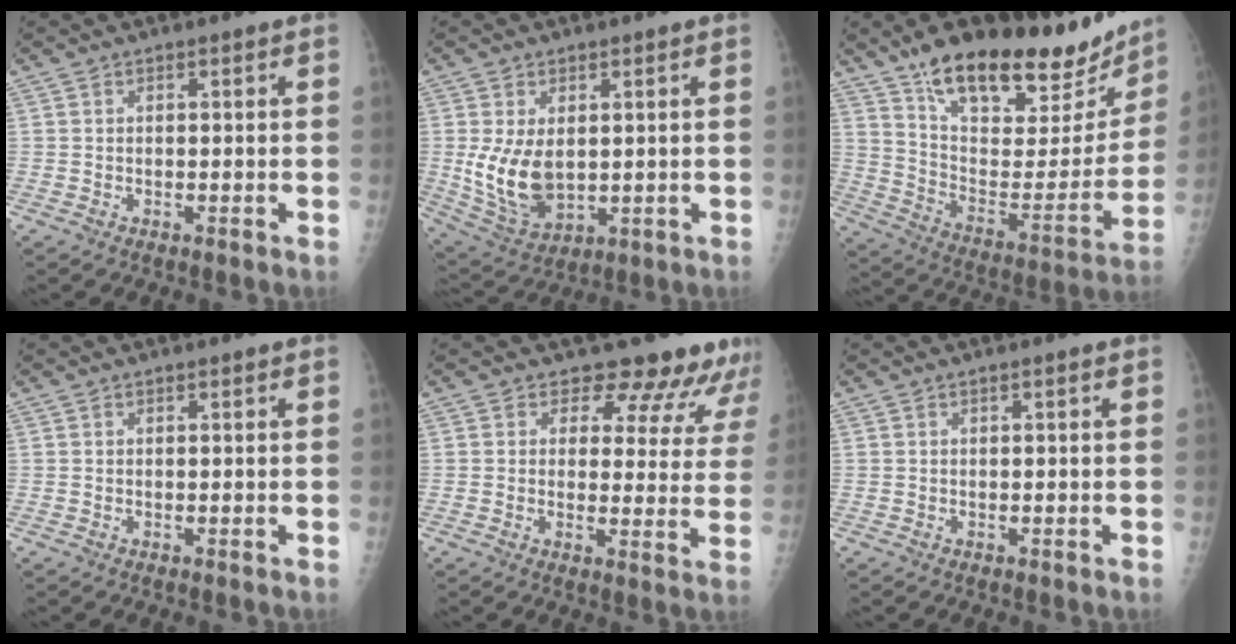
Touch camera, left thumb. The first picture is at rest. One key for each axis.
{"total": 10.5, "fx": 0.8, "fy": 6.8, "fz": 8.0, "tx": -0.140, "ty": -0.019, "tz": 0.035}
{"total": 28.3, "fx": 20.6, "fy": 10.9, "fz": 16.0, "tx": -0.206, "ty": -0.071, "tz": 0.321}
{"total": 0.0}
{"total": 12.2, "fx": 11.0, "fy": 4.9, "fz": 1.4, "tx": 0.040, "ty": -0.069, "tz": 0.104}
{"total": 0.0}